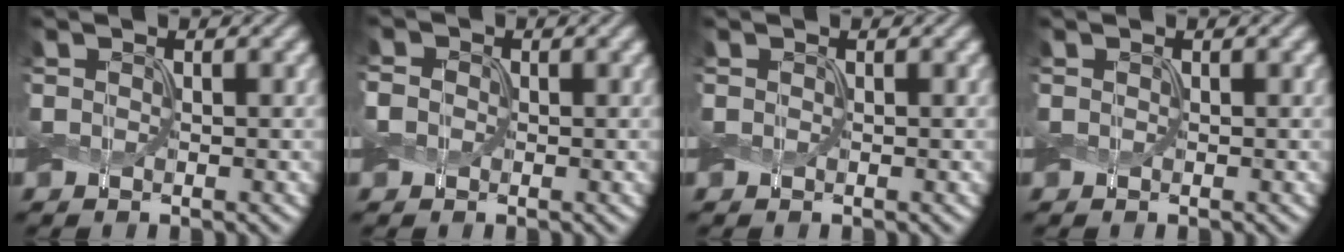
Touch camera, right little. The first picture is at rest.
{"total": 1.6, "force": [-0.2, 1.4, 0.7], "torque": [-0.016, 0.007, -0.009]}
{"total": 0.0}
{"total": 0.0}